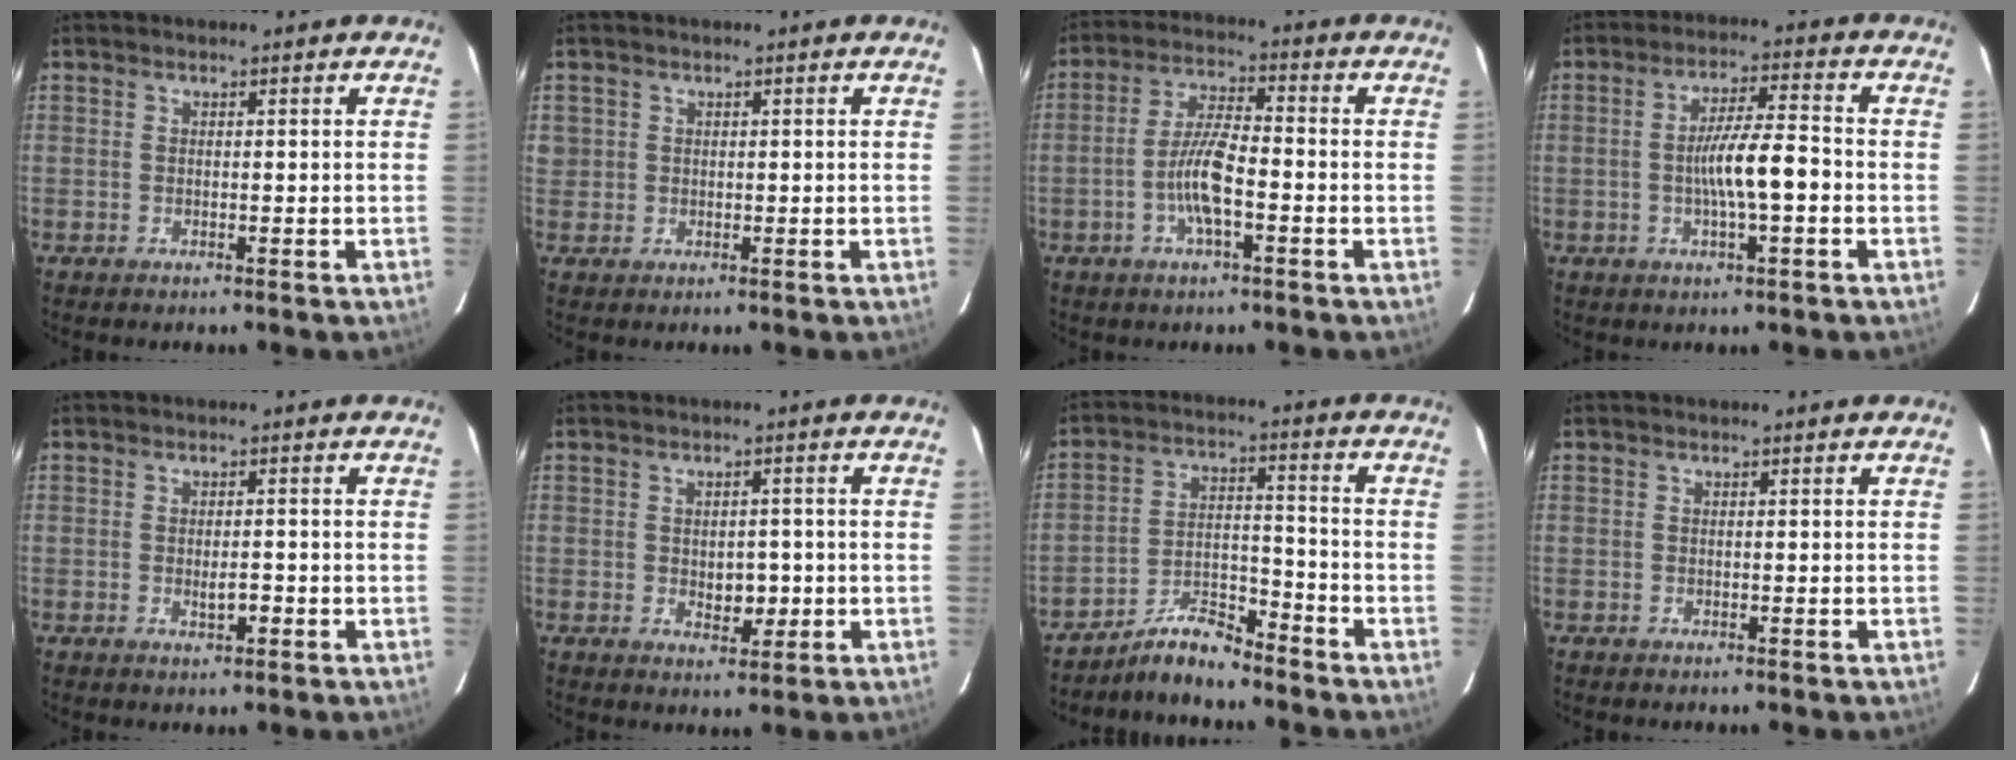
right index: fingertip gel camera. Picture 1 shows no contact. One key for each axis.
{"total": 1.7, "fx": 0.4, "fy": 1.7, "fz": 0.2, "tx": 0.006, "ty": 0.006, "tz": 0.006}
{"total": 7.6, "fx": -2.3, "fy": 1.5, "fz": 7.1, "tx": -0.142, "ty": 0.008, "tz": -0.046}
{"total": 7.6, "fx": -1.4, "fy": 0.8, "fz": 7.4, "tx": -0.135, "ty": 0.009, "tz": -0.027}
{"total": 2.1, "fx": -0.7, "fy": 0.7, "fz": 1.9, "tx": -0.032, "ty": 0.000, "tz": -0.008}
{"total": 3.7, "fx": -0.5, "fy": 2.3, "fz": 2.8, "tx": -0.035, "ty": 0.000, "tz": 0.000}
{"total": 6.5, "fx": -6.1, "fy": 1.0, "fz": 1.9, "tx": -0.034, "ty": 0.009, "tz": -0.113}
{"total": 0.0}